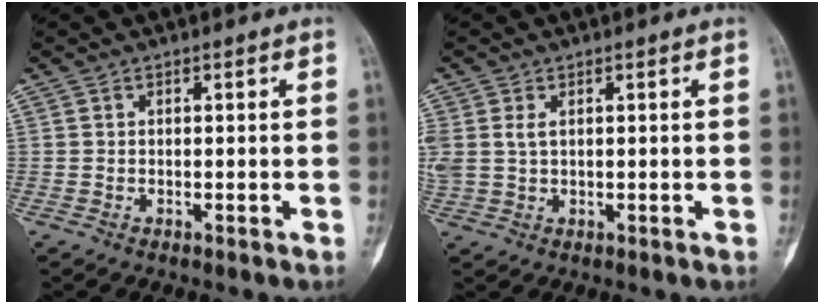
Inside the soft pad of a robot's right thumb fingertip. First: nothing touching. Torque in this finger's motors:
{"motor_torque": [-0.30, 0.46, 0.55, 0.22, 0.04]}